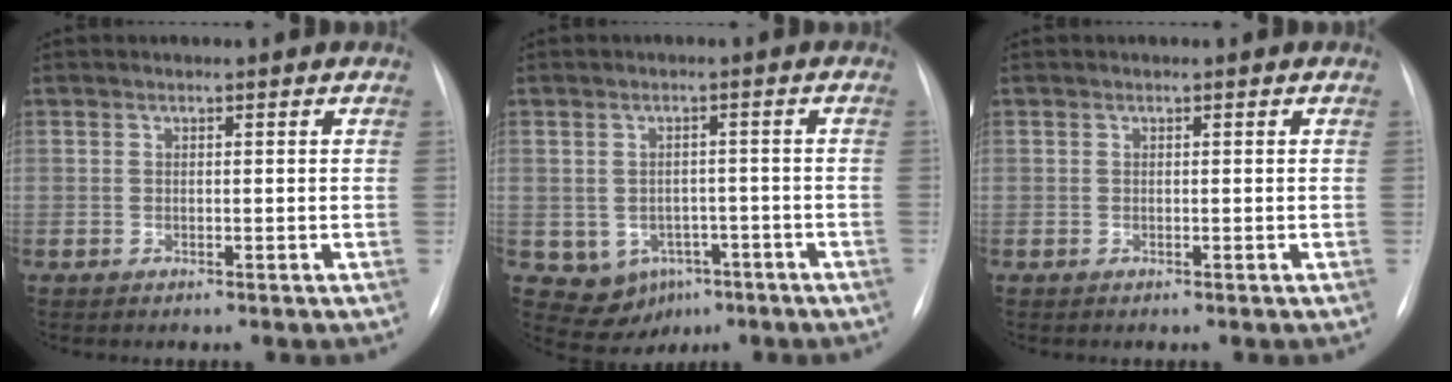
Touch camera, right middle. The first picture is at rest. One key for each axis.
{"total": 7.0, "fx": -3.1, "fy": 5.9, "fz": 2.2, "tx": -0.030, "ty": 0.017, "tz": -0.027}
{"total": 0.0}